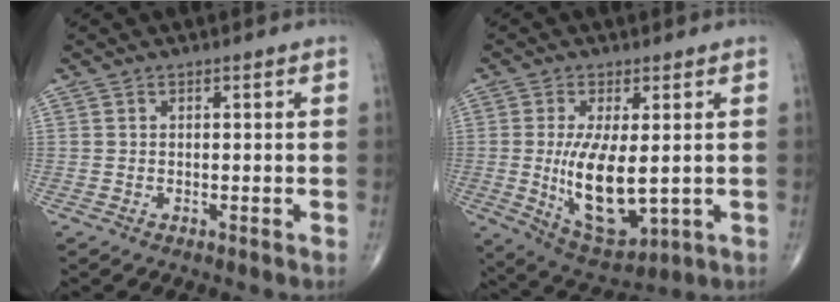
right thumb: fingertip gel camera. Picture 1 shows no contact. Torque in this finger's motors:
{"motor_torque": [2.04, 2.97, 1.55, 0.26, 0.42]}